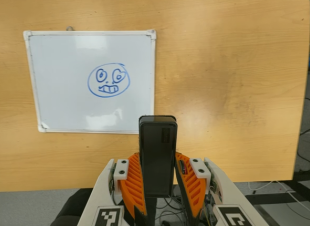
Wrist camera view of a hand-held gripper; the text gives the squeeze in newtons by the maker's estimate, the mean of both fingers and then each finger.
{"total": 4.9, "left": 3.3, "right": 6.4}